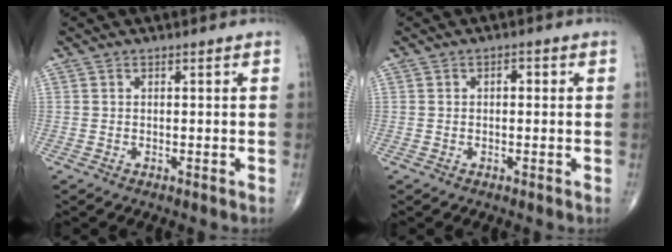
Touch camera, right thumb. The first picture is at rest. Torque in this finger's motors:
{"motor_torque": [1.48, 2.90, 0.18, 0.02, 0.00]}